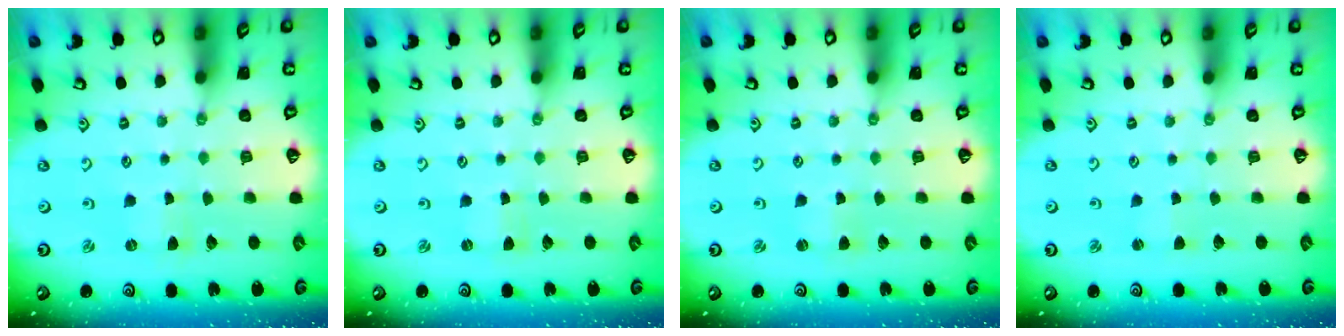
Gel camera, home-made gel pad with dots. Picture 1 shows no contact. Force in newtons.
{"total": 0.0}
{"total": 1.0, "press": 1.0, "slide": 0.1}
{"total": 1.4, "press": 1.4, "slide": 0.3}